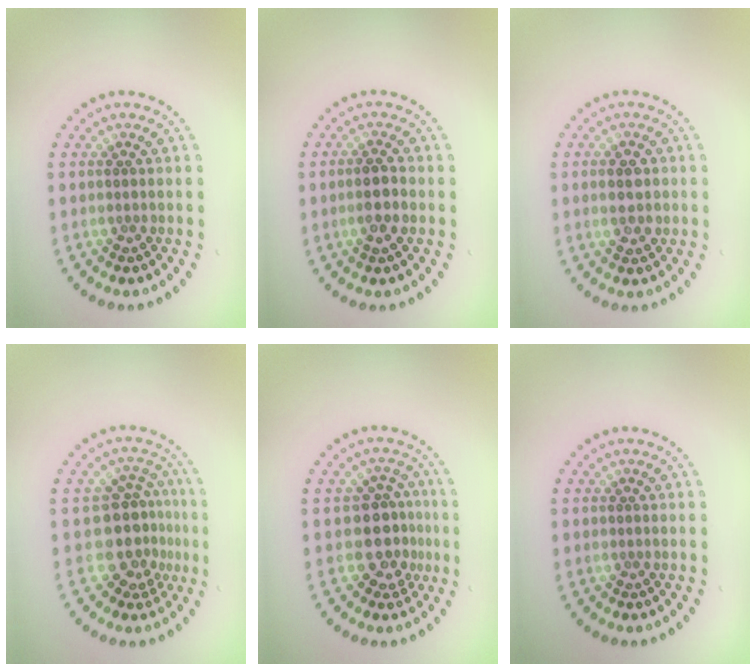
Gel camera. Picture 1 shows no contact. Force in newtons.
{"total": 1.9, "press": 1.8, "slide": 0.5}
{"total": 2.9, "press": 2.9, "slide": 0.2}
{"total": 4.1, "press": 3.3, "slide": 2.4}
{"total": 3.5, "press": 2.7, "slide": 2.2}
{"total": 0.0}